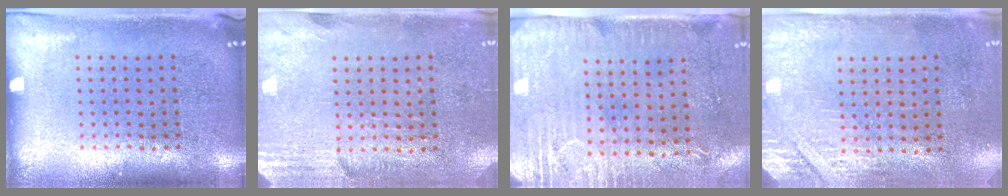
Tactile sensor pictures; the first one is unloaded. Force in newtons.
{"total": 2.7, "press": 2.4, "slide": 1.4}
{"total": 3.0, "press": 2.4, "slide": 1.7}
{"total": 2.9, "press": 2.5, "slide": 1.5}